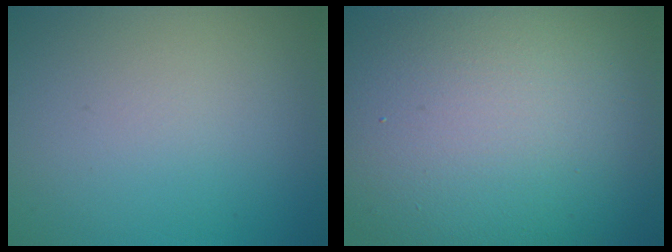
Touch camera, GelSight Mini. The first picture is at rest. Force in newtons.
{"total": 18.6, "press": 18.6, "slide": 0.9}